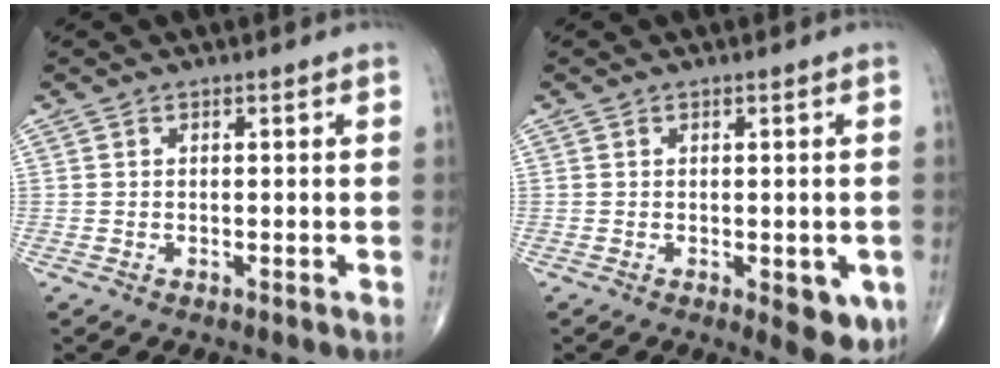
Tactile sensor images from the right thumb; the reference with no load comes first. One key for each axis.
{"total": 6.3, "fx": -1.9, "fy": 2.7, "fz": 5.3, "tx": -0.045, "ty": -0.009, "tz": -0.018}